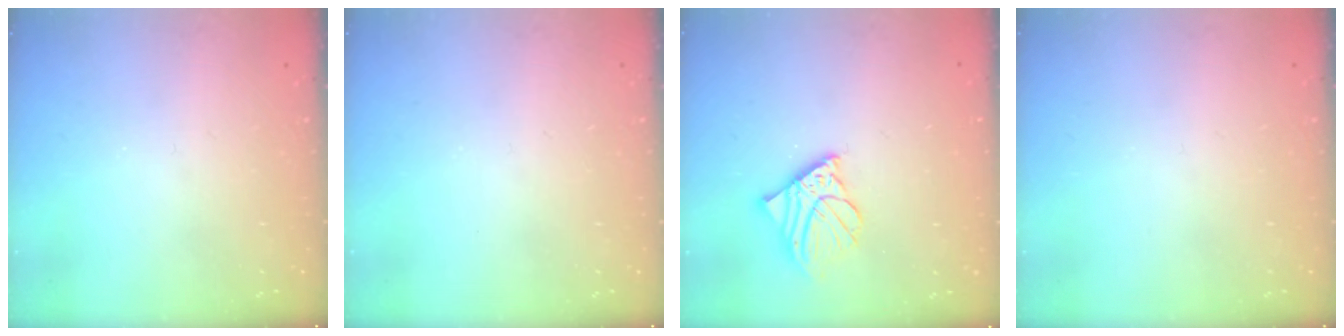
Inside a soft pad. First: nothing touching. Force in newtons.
{"total": 0.0}
{"total": 7.7, "press": 7.6, "slide": 1.6}
{"total": 0.0}